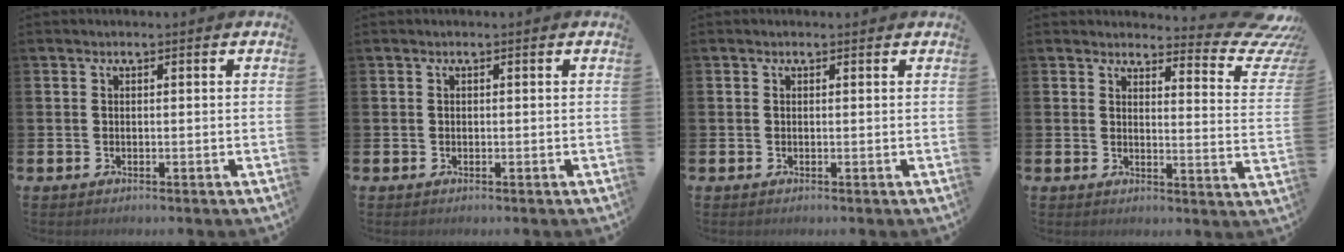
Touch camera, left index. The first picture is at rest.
{"total": 0.0}
{"total": 0.0}
{"total": 5.0, "force": [4.4, 1.5, 1.8], "torque": [-0.007, -0.051, 0.064]}